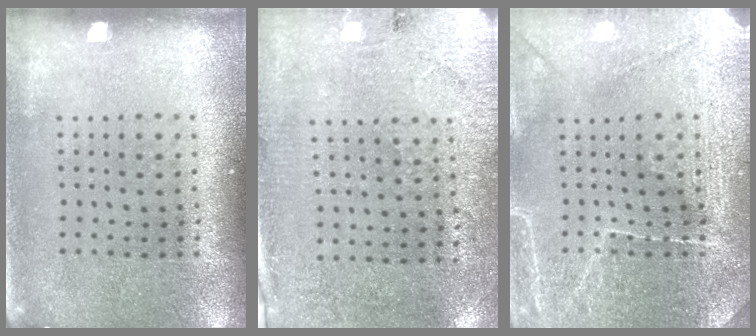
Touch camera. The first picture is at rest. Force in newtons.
{"total": 2.7, "press": 2.3, "slide": 1.4}
{"total": 3.6, "press": 3.5, "slide": 0.7}